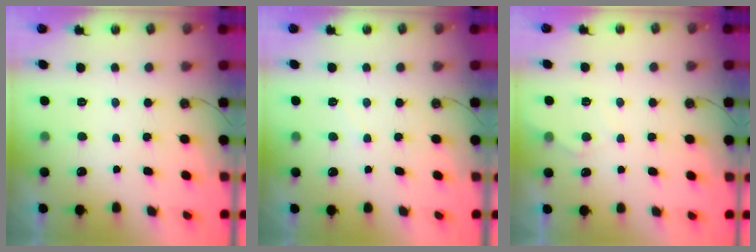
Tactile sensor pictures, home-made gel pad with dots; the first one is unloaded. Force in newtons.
{"total": 4.6, "press": 4.5, "slide": 0.6}
{"total": 5.0, "press": 5.0, "slide": 0.7}